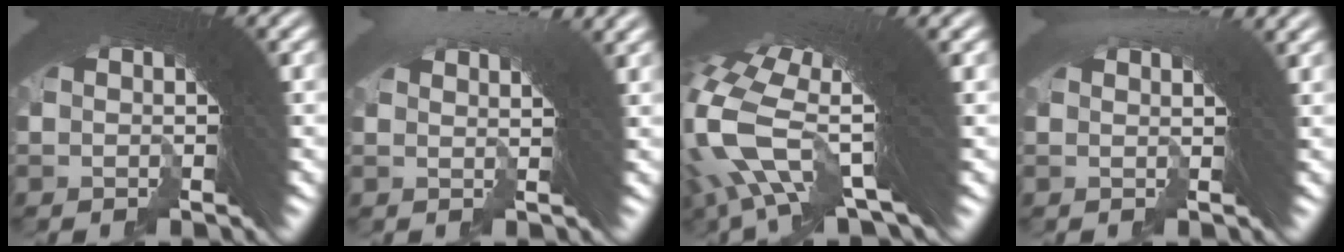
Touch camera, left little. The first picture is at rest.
{"total": 3.2, "force": [2.8, -0.9, 1.3], "torque": [-0.005, 0.021, 0.040]}
{"total": 10.3, "force": [0.7, 4.8, 9.1], "torque": [-0.163, 0.002, 0.007]}
{"total": 2.4, "force": [1.9, -0.4, 1.3], "torque": [-0.005, 0.023, 0.023]}